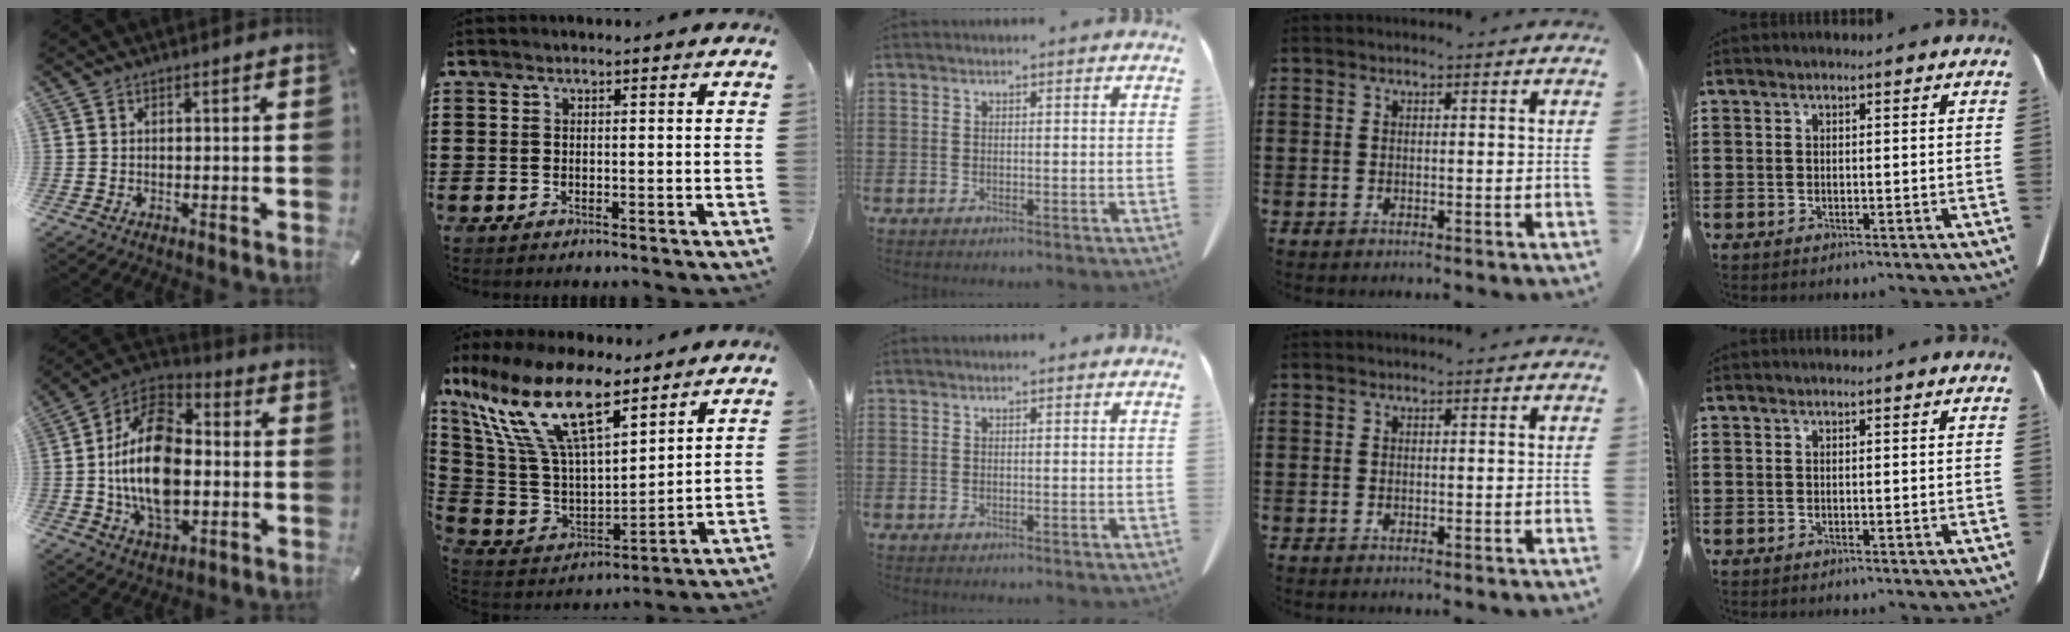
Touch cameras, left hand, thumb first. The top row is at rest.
{"thumb": {"total": 19.5, "force": [-2.3, 12.4, 14.9], "torque": [-0.312, 0.009, -0.048]}, "index": {"total": 17.9, "force": [10.1, 6.8, 13.0], "torque": [-0.302, -0.053, 0.174]}}